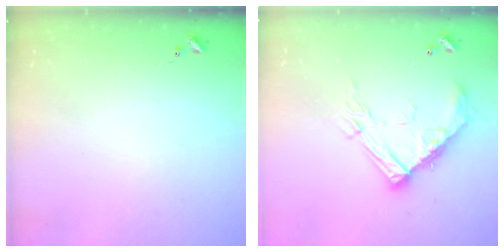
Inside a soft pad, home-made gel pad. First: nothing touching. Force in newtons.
{"total": 17.2, "press": 17.2, "slide": 1.2}